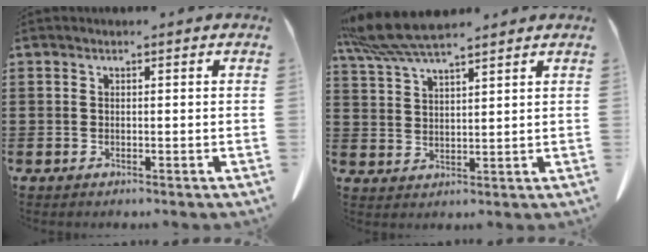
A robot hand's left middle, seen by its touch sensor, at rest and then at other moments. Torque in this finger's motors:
{"motor_torque": [0.30, -0.16, 0.31, 0.19]}